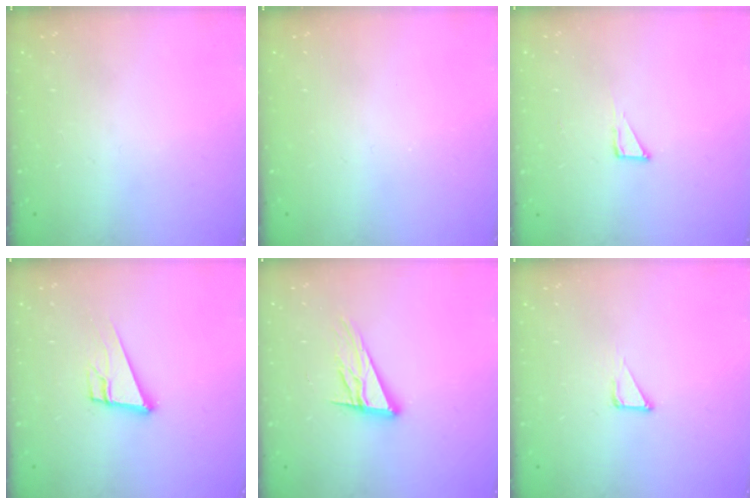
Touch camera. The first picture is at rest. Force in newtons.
{"total": 0.0}
{"total": 2.7, "press": 2.7, "slide": 0.2}
{"total": 10.6, "press": 10.1, "slide": 3.3}
{"total": 12.4, "press": 12.2, "slide": 2.2}
{"total": 3.1, "press": 3.1, "slide": 0.2}